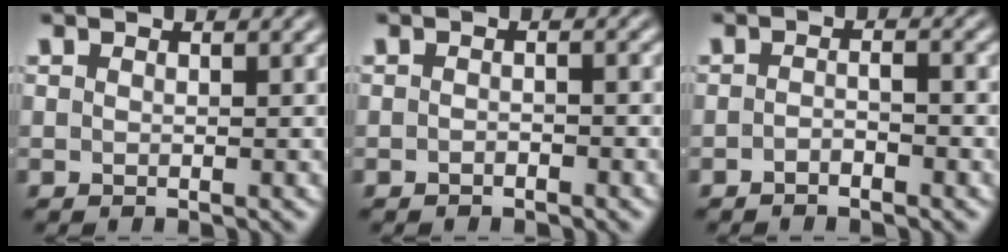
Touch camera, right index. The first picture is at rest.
{"total": 0.9, "force": [-0.9, -0.3, 0.1], "torque": [0.000, -0.001, -0.017]}
{"total": 1.5, "force": [-1.4, -0.2, 0.5], "torque": [0.000, -0.004, -0.026]}